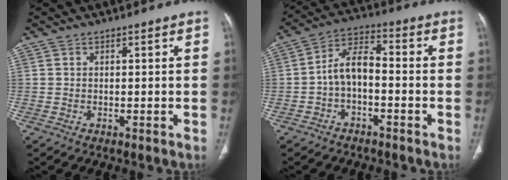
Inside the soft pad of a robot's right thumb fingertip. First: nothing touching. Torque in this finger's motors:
{"motor_torque": [0.17, 0.15, -0.05, -0.11, 0.19]}